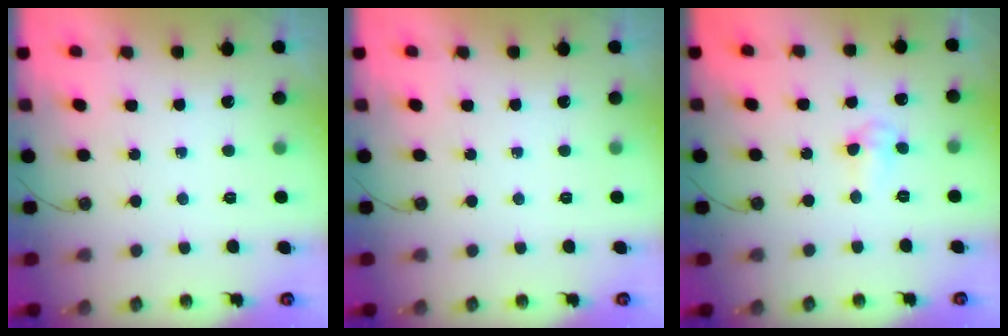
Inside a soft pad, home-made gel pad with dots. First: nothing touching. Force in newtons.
{"total": 0.0}
{"total": 5.2, "press": 3.9, "slide": 3.4}